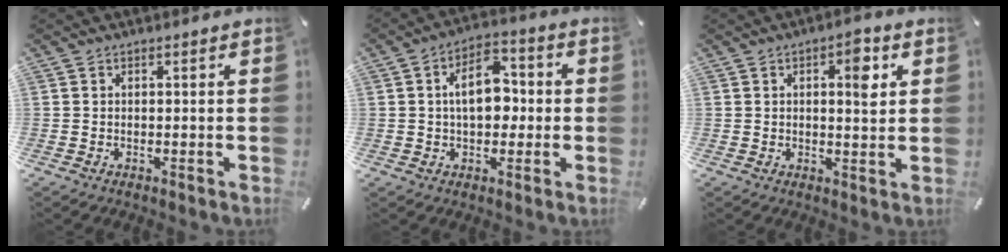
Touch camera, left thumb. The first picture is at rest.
{"total": 10.0, "force": [0.4, 6.5, 7.6], "torque": [-0.109, 0.002, 0.001]}
{"total": 6.2, "force": [2.1, 2.5, 5.2], "torque": [-0.060, -0.013, 0.025]}